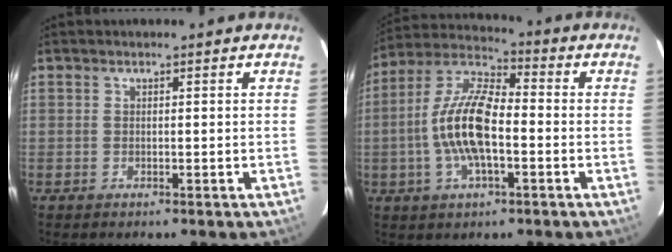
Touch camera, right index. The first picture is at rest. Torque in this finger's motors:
{"motor_torque": [1.58, -0.56, 0.42, 0.21]}